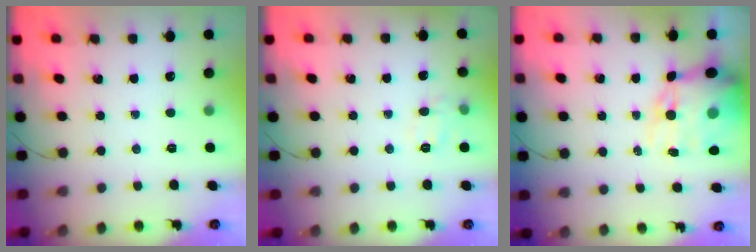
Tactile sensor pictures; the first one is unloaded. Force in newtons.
{"total": 7.7, "press": 7.6, "slide": 1.1}
{"total": 14.5, "press": 14.1, "slide": 3.3}